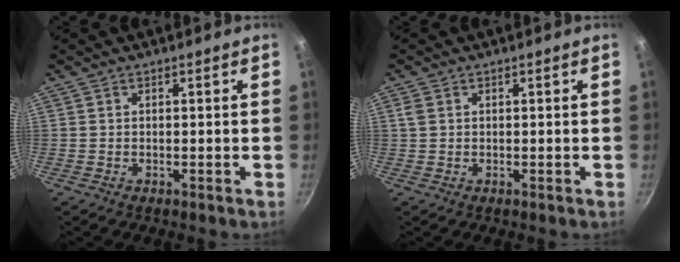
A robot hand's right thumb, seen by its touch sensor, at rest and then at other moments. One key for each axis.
{"total": 1.4, "fx": 0.5, "fy": 1.1, "fz": 0.8, "tx": -0.016, "ty": 0.003, "tz": 0.009}